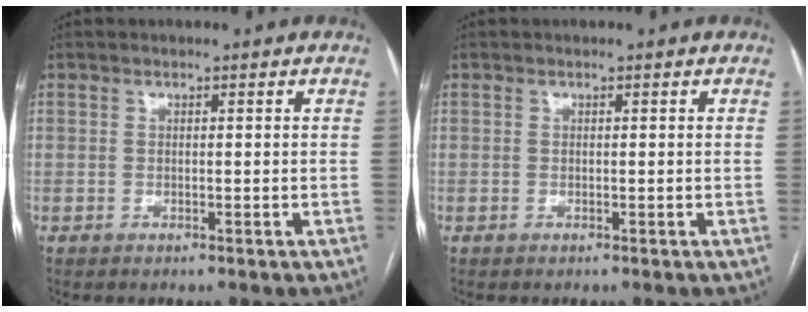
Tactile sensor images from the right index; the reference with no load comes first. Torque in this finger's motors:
{"motor_torque": [0.00, 0.00, 0.00, 0.00]}